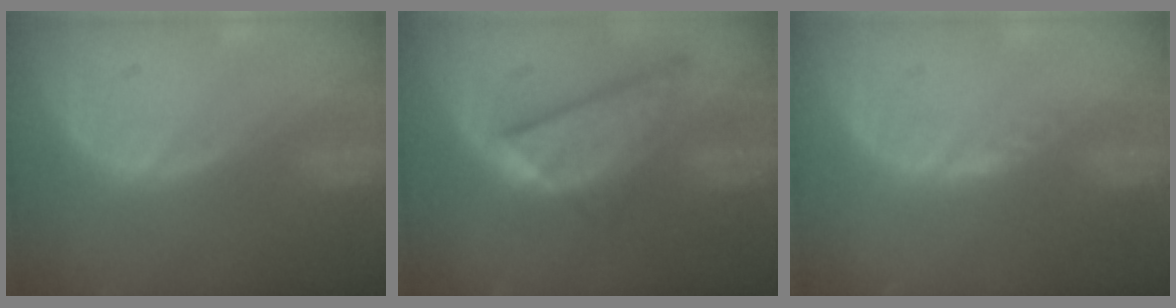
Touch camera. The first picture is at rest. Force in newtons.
{"total": 8.5, "press": 7.3, "slide": 4.5}
{"total": 1.4, "press": 1.1, "slide": 0.8}